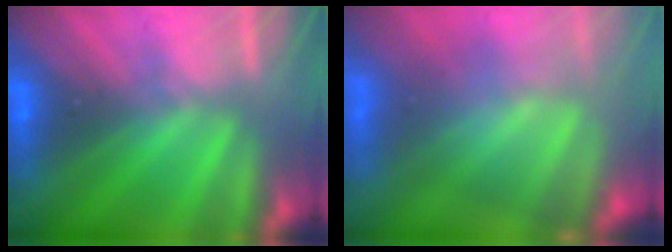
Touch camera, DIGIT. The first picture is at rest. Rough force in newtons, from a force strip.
{"total": 7.5}